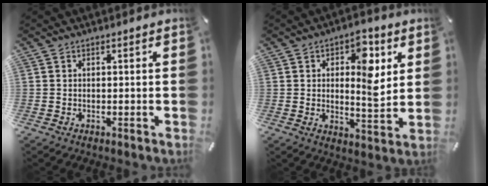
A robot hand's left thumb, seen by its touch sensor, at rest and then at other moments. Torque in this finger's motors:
{"motor_torque": [0.45, -0.05, 0.29, 0.08, 0.08]}